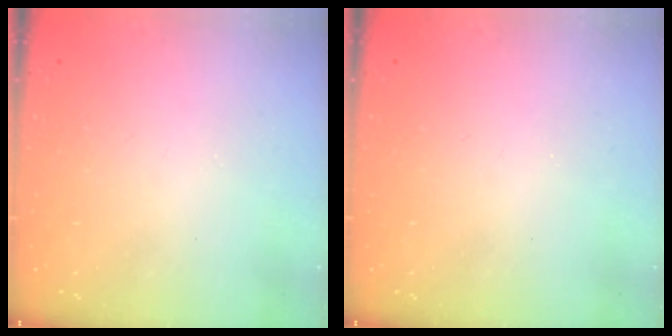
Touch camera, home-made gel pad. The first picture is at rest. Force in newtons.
{"total": 0.0}